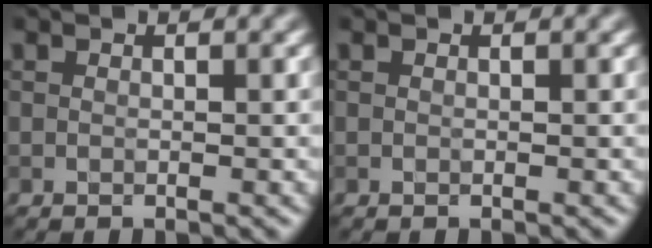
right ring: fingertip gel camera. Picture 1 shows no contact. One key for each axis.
{"total": 0.0}